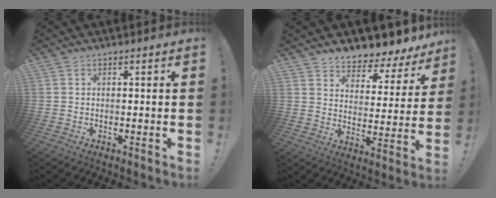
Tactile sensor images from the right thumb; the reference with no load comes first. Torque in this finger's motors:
{"motor_torque": [-0.07, 0.72, 0.07, 0.06, 0.00]}